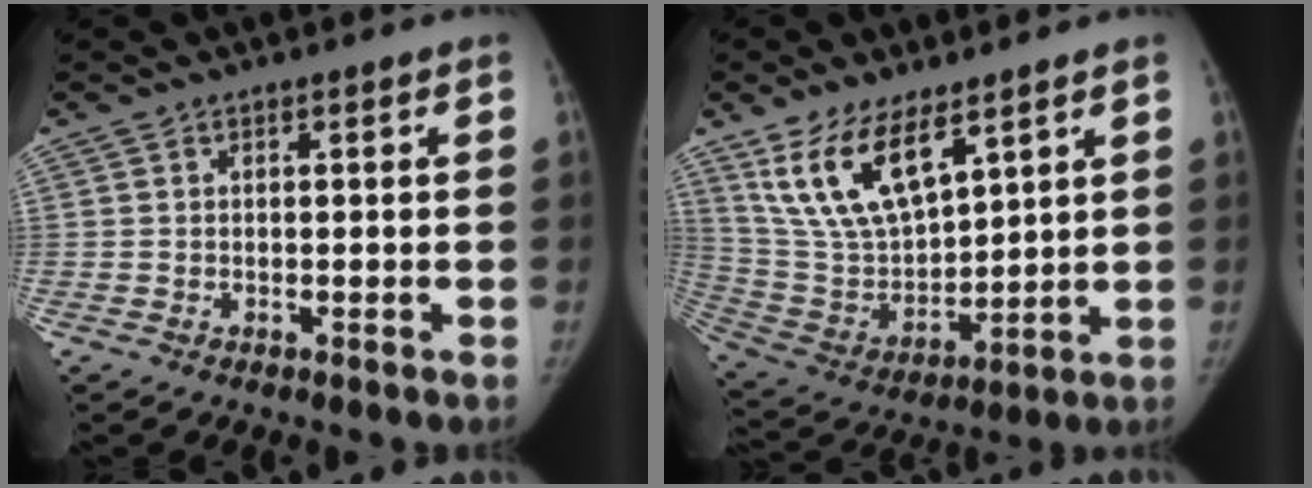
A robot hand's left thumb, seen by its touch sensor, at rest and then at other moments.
{"total": 15.7, "force": [9.5, 7.0, 10.4], "torque": [-0.171, -0.040, 0.202]}